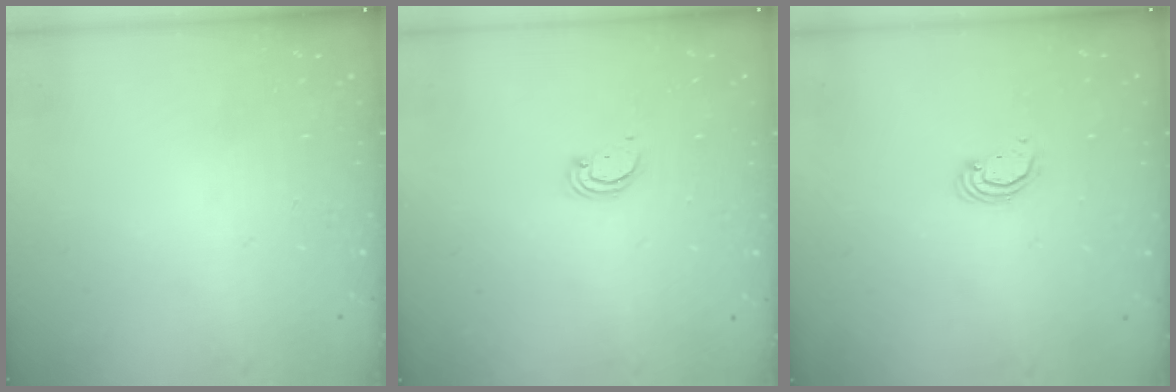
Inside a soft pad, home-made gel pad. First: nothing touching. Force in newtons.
{"total": 2.4, "press": 2.4, "slide": 0.2}
{"total": 2.2, "press": 2.2, "slide": 0.2}